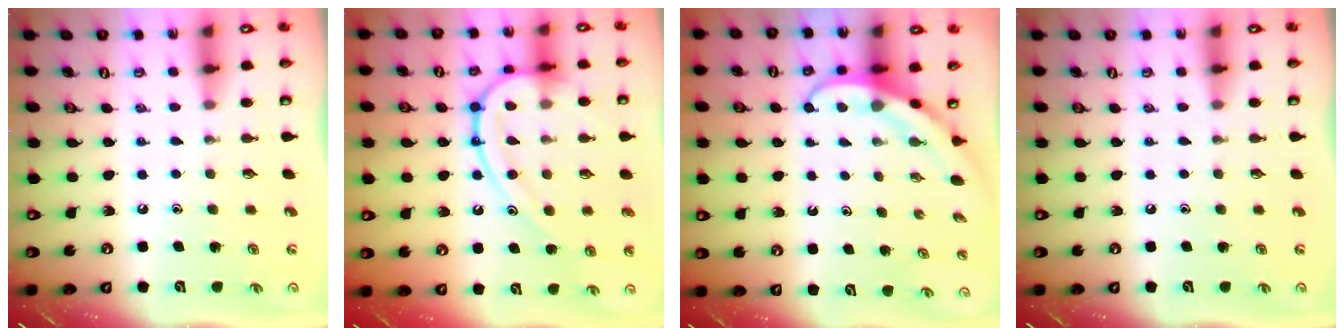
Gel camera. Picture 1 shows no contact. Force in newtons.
{"total": 16.4, "press": 16.3, "slide": 1.6}
{"total": 3.9, "press": 3.9, "slide": 0.3}
{"total": 0.0}